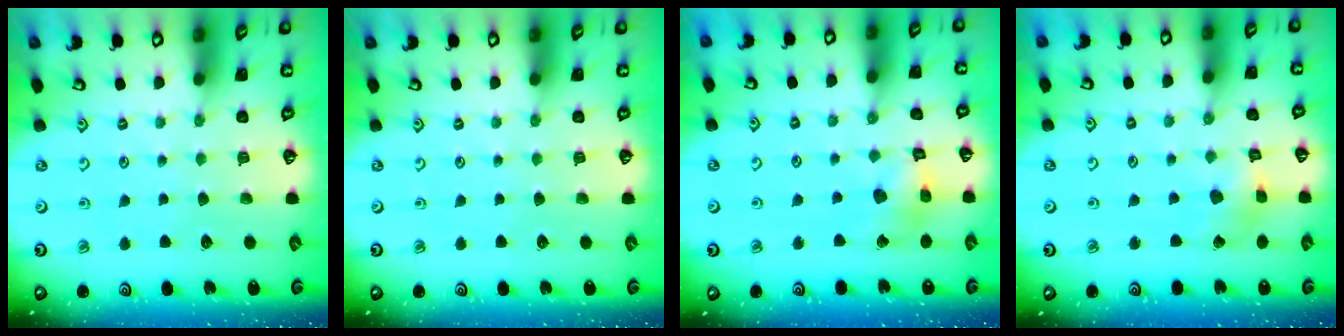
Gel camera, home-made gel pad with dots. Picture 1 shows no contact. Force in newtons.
{"total": 0.0}
{"total": 8.9, "press": 8.8, "slide": 0.9}
{"total": 5.4, "press": 5.4, "slide": 0.5}